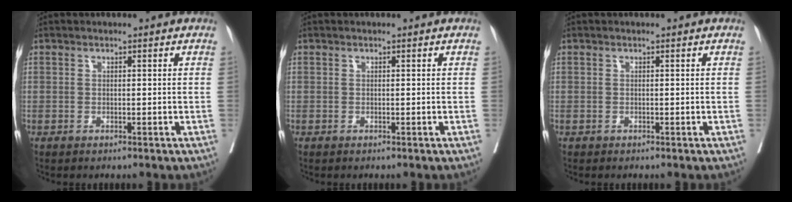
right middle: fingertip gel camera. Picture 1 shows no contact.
{"total": 0.5, "force": [-0.3, -0.1, 0.4], "torque": [-0.015, -0.001, -0.006]}
{"total": 0.0}